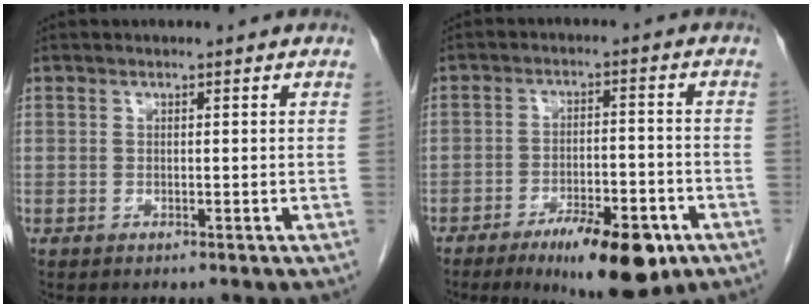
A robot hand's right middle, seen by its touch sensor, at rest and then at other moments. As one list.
[{"total": 11.9, "force": [-7.0, 3.2, 9.1], "torque": [-0.132, -0.011, -0.102]}]